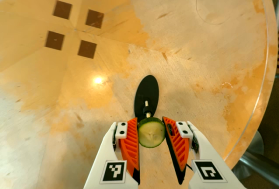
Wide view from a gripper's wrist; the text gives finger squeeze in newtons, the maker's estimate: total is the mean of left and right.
{"total": 10.0, "left": 10.1, "right": 9.9}